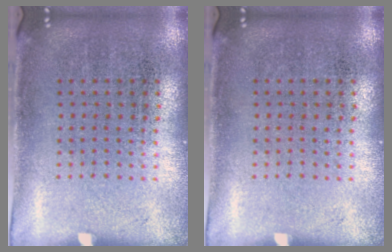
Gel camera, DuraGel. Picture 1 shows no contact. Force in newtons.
{"total": 0.0}